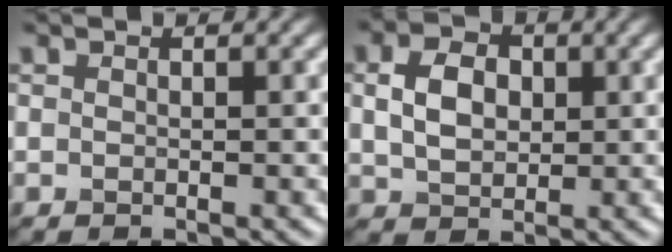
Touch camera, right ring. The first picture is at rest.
{"total": 4.2, "force": [0.8, 3.0, 2.8], "torque": [-0.059, 0.004, 0.012]}